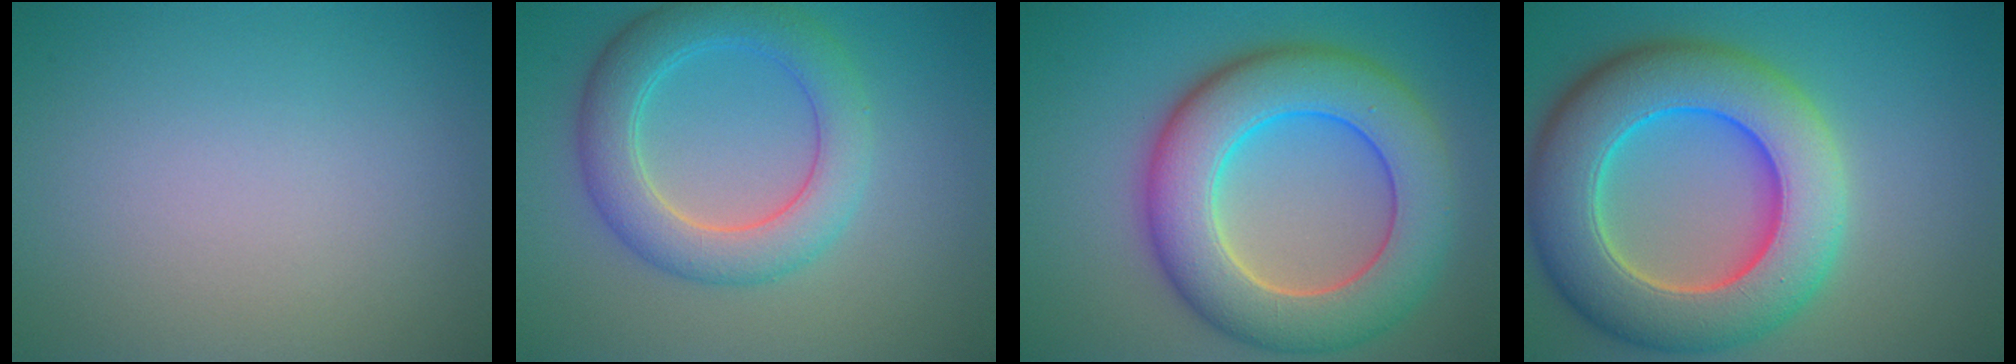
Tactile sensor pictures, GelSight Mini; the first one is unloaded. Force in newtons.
{"total": 5.6, "press": 5.6, "slide": 0.2}
{"total": 10.4, "press": 10.4, "slide": 0.3}
{"total": 11.6, "press": 11.6, "slide": 0.7}